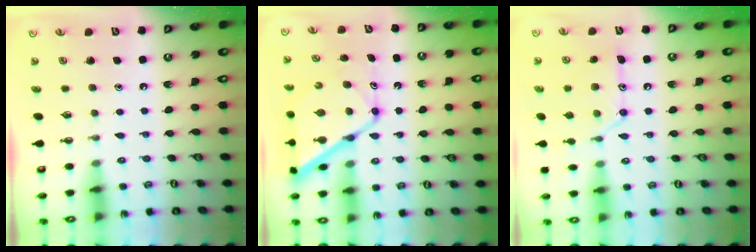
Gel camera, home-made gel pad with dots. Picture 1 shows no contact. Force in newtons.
{"total": 14.0, "press": 14.0, "slide": 1.1}
{"total": 13.5, "press": 13.4, "slide": 1.1}